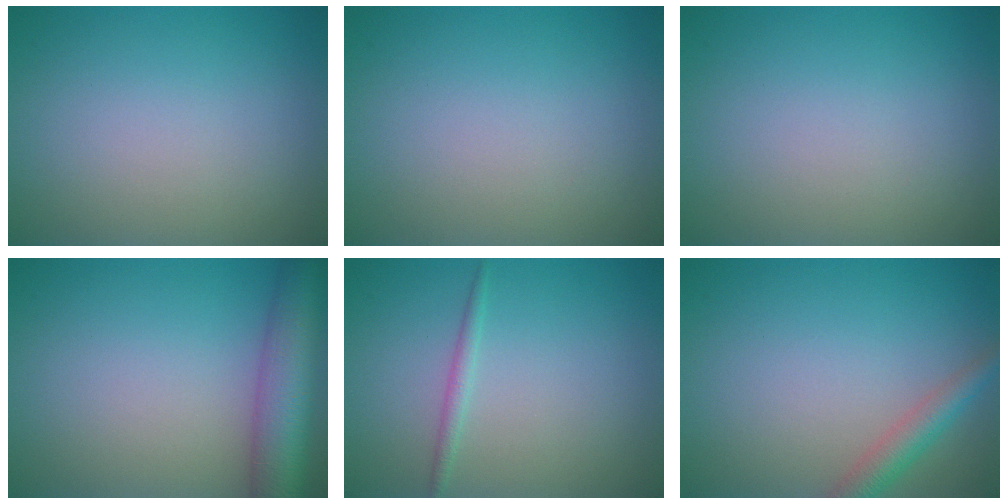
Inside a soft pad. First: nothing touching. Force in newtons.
{"total": 0.0}
{"total": 0.0}
{"total": 7.5, "press": 7.5, "slide": 0.4}
{"total": 1.1, "press": 1.1, "slide": 0.1}
{"total": 2.7, "press": 2.7, "slide": 0.1}